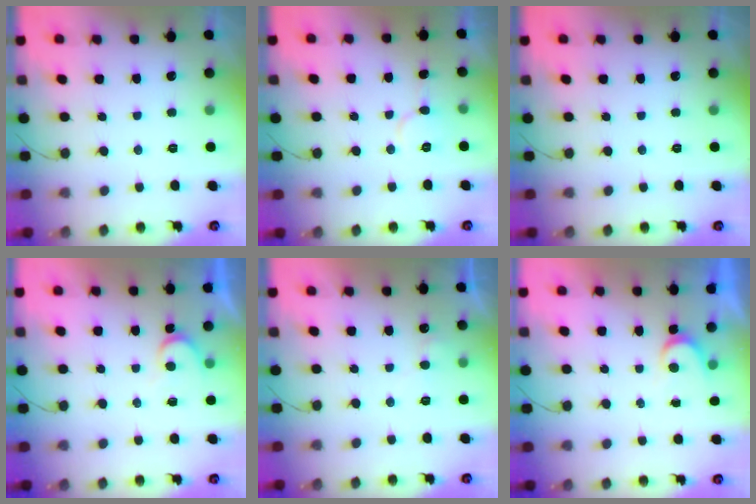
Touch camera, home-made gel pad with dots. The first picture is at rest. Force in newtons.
{"total": 6.1, "press": 6.1, "slide": 0.2}
{"total": 0.0}
{"total": 5.7, "press": 5.7, "slide": 0.4}
{"total": 5.1, "press": 5.1, "slide": 0.3}
{"total": 3.7, "press": 3.7, "slide": 0.3}